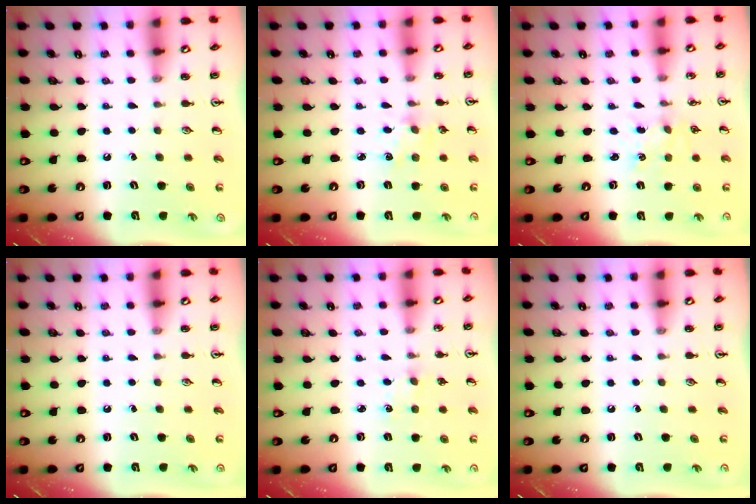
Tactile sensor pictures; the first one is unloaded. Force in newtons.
{"total": 1.8, "press": 1.7, "slide": 0.3}
{"total": 1.4, "press": 1.4, "slide": 0.2}
{"total": 0.0}
{"total": 0.8, "press": 0.8, "slide": 0.2}
{"total": 0.0}